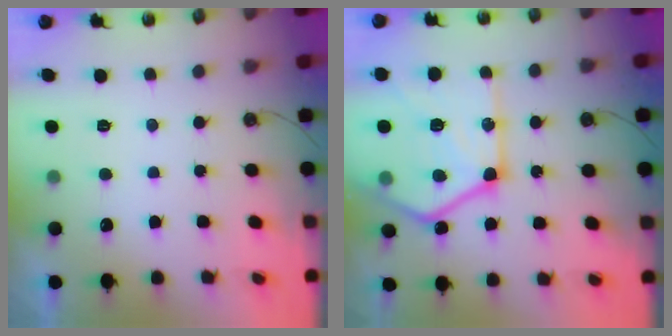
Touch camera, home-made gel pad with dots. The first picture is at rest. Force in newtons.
{"total": 26.3, "press": 26.2, "slide": 2.8}